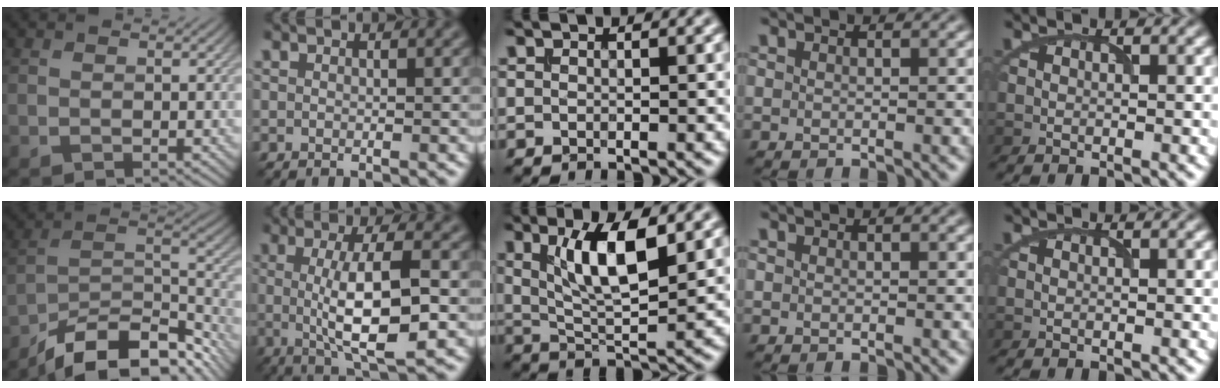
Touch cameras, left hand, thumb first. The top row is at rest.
{"thumb": {"total": 14.0, "force": [-10.6, 5.0, 7.7], "torque": [-0.148, -0.014, -0.177]}, "index": {"total": 7.8, "force": [-0.3, 2.0, 7.5], "torque": [-0.122, -0.007, -0.002]}, "middle": {"total": 7.0, "force": [2.4, 2.1, 6.2], "torque": [-0.110, -0.005, 0.045]}}